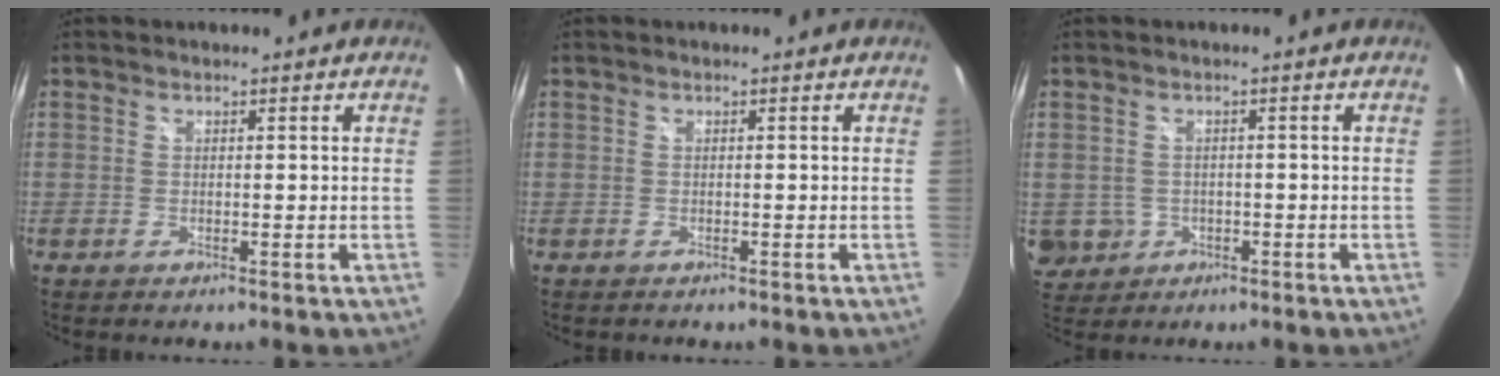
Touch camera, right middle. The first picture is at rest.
{"total": 0.0}
{"total": 6.4, "force": [-1.2, 5.9, 2.0], "torque": [-0.060, 0.000, -0.001]}